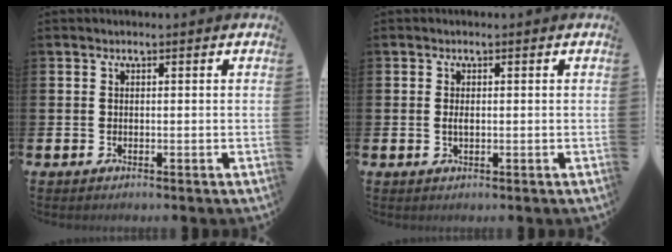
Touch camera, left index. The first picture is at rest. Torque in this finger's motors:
{"motor_torque": [0.31, 0.08, 0.00, 0.01]}